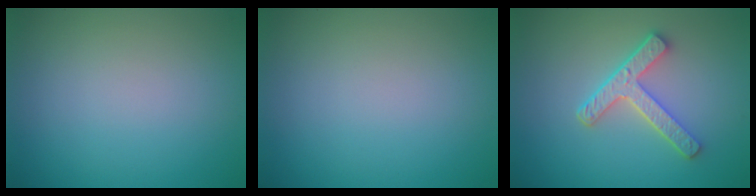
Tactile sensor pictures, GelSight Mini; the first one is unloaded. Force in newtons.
{"total": 0.0}
{"total": 3.7, "press": 3.2, "slide": 2.0}